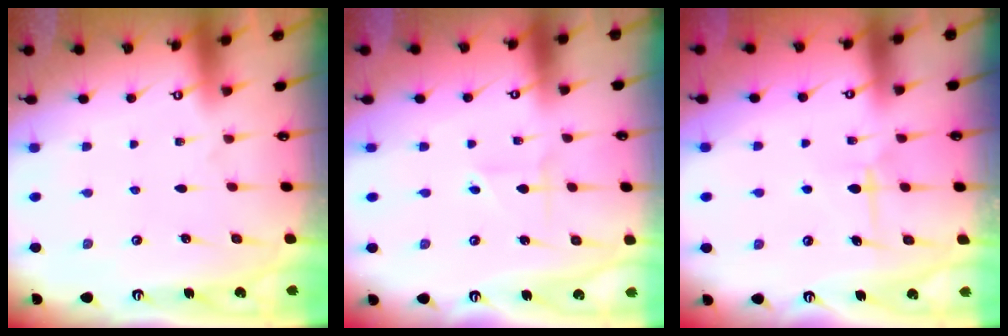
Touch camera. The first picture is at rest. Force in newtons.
{"total": 1.9, "press": 1.8, "slide": 0.5}
{"total": 5.8, "press": 5.8, "slide": 0.1}